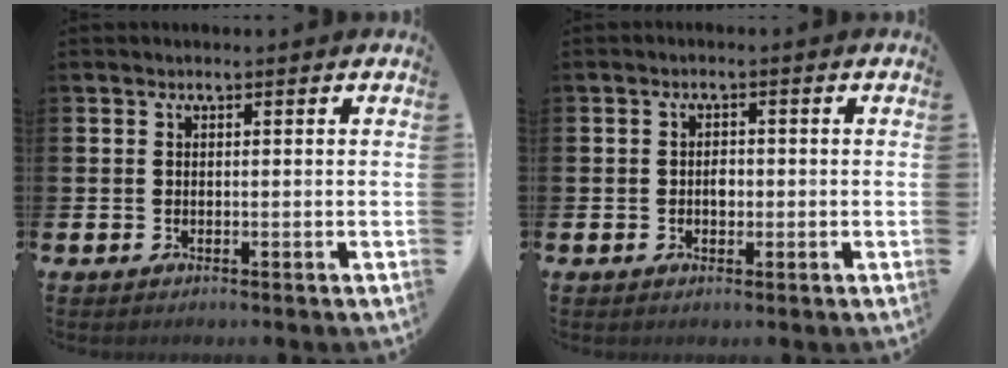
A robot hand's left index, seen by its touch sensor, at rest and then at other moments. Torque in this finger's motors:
{"motor_torque": [0.00, 0.07, 0.00, 0.01]}